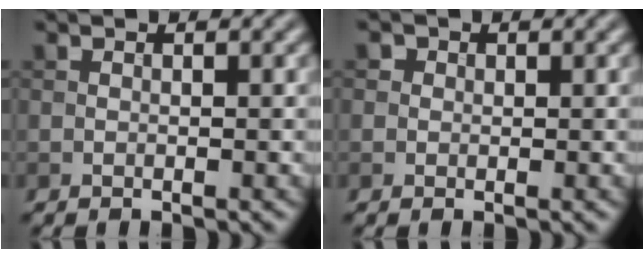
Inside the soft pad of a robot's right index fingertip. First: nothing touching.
{"total": 1.0, "force": [0.4, 0.8, 0.3], "torque": [-0.002, -0.001, -0.003]}